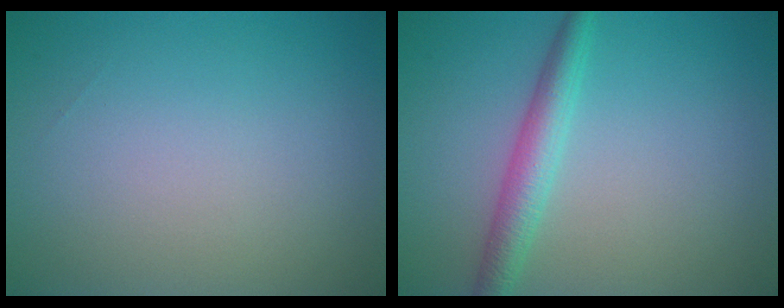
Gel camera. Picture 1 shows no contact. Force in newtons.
{"total": 3.1, "press": 3.1, "slide": 0.1}